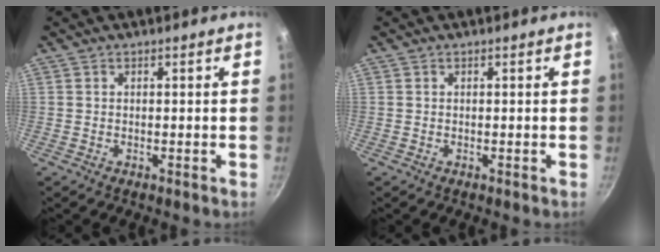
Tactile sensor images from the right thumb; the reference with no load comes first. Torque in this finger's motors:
{"motor_torque": [-0.01, 0.01, -0.24, 0.24, 0.00]}